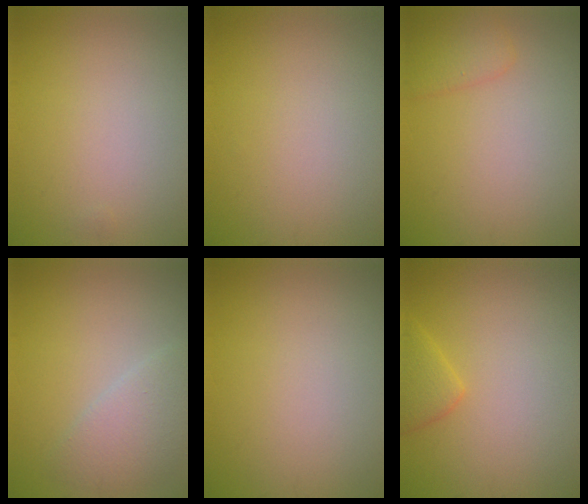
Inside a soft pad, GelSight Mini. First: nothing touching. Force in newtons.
{"total": 0.0}
{"total": 2.0, "press": 2.0, "slide": 0.1}
{"total": 2.9, "press": 2.9, "slide": 0.2}
{"total": 0.0}
{"total": 2.0, "press": 1.9, "slide": 0.2}